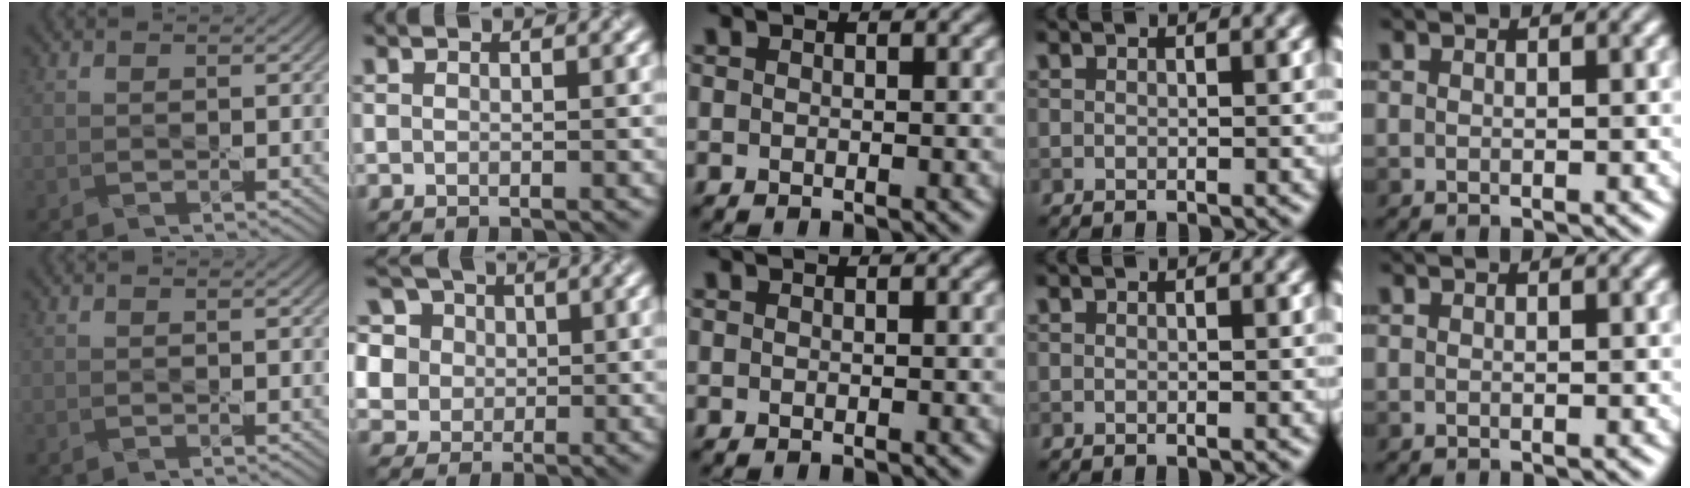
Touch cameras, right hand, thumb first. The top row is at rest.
{"index": {"total": 12.2, "force": [5.7, 9.1, 5.7], "torque": [-0.132, 0.040, 0.079]}}